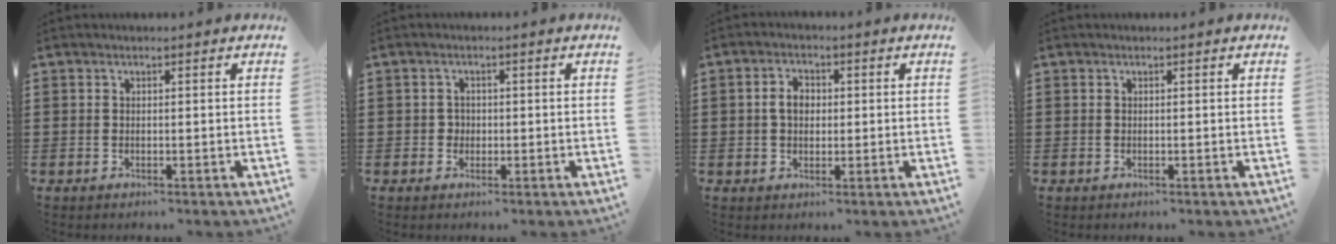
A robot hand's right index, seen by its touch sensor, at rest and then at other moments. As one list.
[{"total": 1.3, "force": [-0.1, 1.3, 0.3], "torque": [-0.008, 0.005, -0.002]}, {"total": 3.1, "force": [0.3, 2.2, 2.2], "torque": [-0.047, 0.011, 0.003]}, {"total": 0.0}]